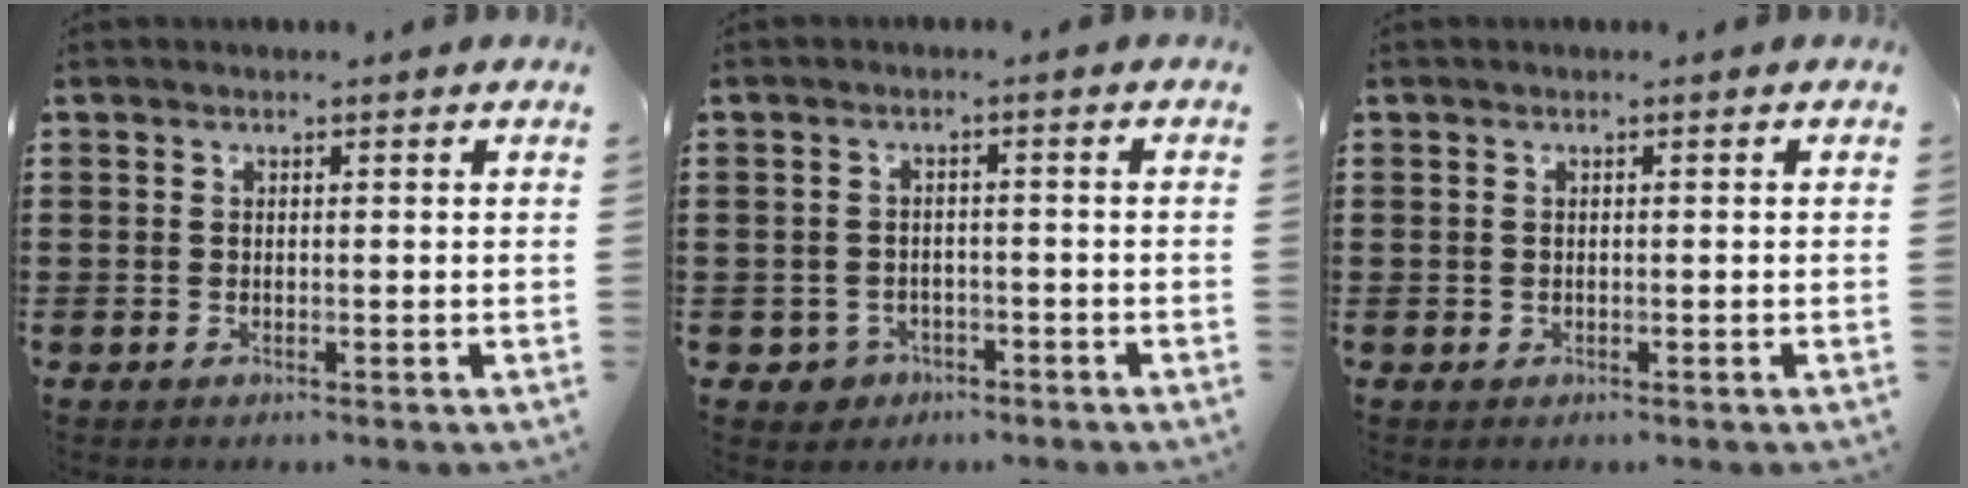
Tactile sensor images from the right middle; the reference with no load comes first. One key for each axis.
{"total": 2.1, "fx": -1.5, "fy": 1.4, "fz": 0.2, "tx": -0.012, "ty": -0.001, "tz": -0.034}
{"total": 0.0}